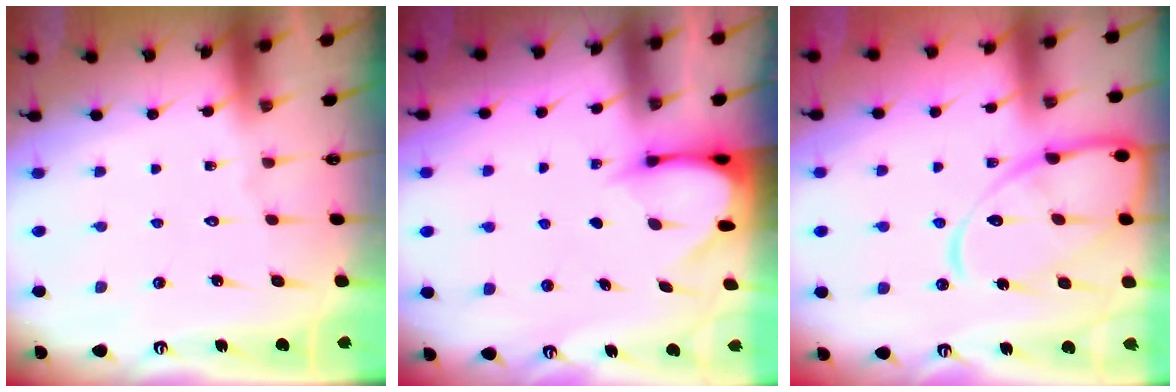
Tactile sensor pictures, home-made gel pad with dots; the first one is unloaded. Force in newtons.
{"total": 3.3, "press": 3.3, "slide": 0.3}
{"total": 15.9, "press": 15.9, "slide": 1.5}